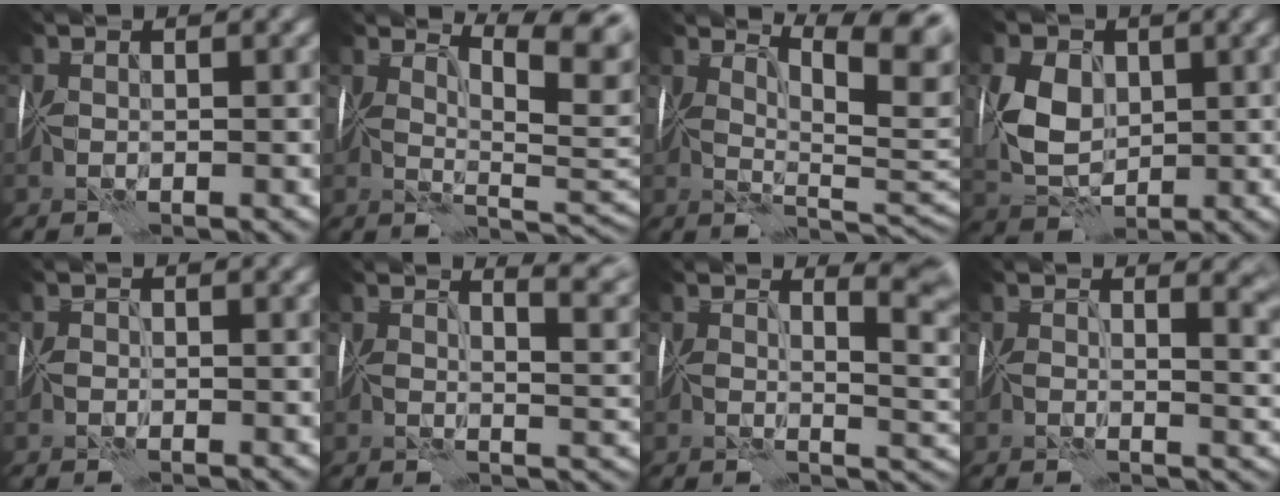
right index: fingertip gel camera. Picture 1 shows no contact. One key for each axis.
{"total": 4.5, "fx": 2.8, "fy": 0.5, "fz": 3.5, "tx": -0.050, "ty": -0.010, "tz": 0.051}
{"total": 6.2, "fx": 3.1, "fy": 1.6, "fz": 5.2, "tx": -0.060, "ty": -0.004, "tz": 0.049}
{"total": 3.4, "fx": 0.0, "fy": 2.4, "fz": 2.3, "tx": -0.053, "ty": -0.007, "tz": 0.001}
{"total": 1.4, "fx": -0.6, "fy": -0.9, "fz": -0.9, "tx": 0.020, "ty": -0.010, "tz": -0.007}
{"total": 6.1, "fx": 4.5, "fy": 0.9, "fz": 3.9, "tx": -0.014, "ty": 0.015, "tz": 0.045}
{"total": 4.3, "fx": 2.3, "fy": 0.2, "fz": 3.6, "tx": -0.026, "ty": -0.001, "tz": 0.040}
{"total": 4.8, "fx": 2.6, "fy": 1.4, "fz": 3.8, "tx": -0.013, "ty": -0.002, "tz": 0.032}